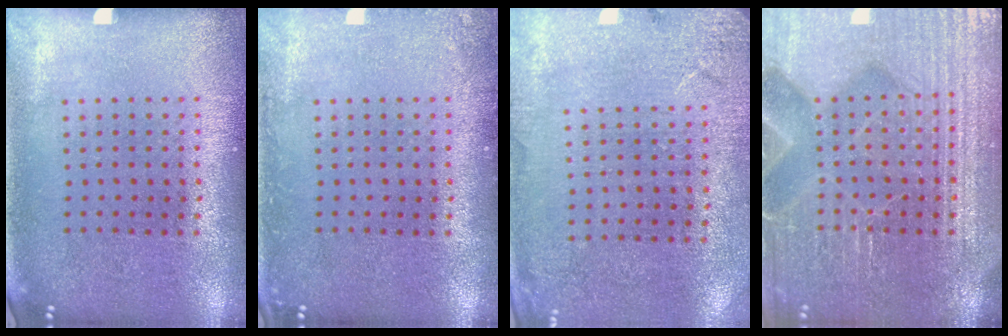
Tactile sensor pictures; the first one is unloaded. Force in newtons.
{"total": 1.2, "press": 1.2, "slide": 0.2}
{"total": 2.6, "press": 2.5, "slide": 0.7}
{"total": 7.5, "press": 7.5, "slide": 1.1}